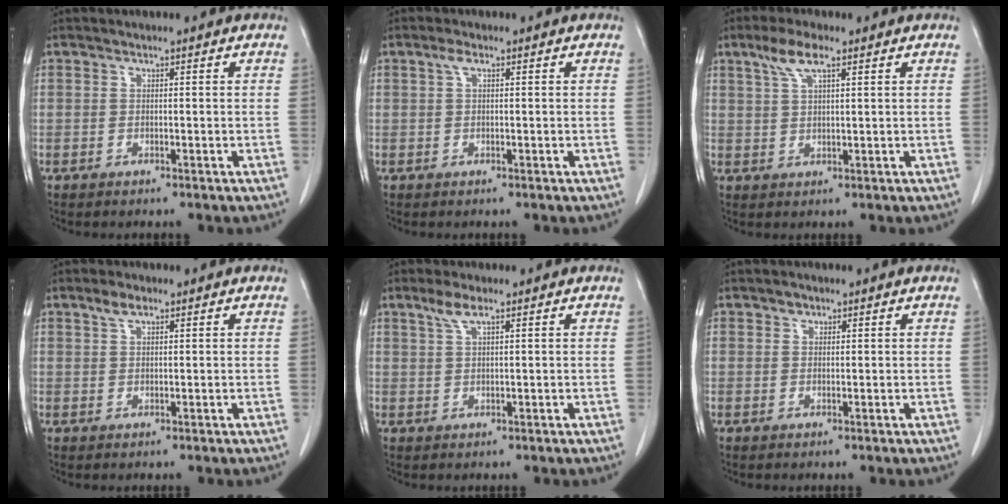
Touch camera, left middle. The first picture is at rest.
{"total": 1.4, "force": [0.6, 0.4, 1.1], "torque": [-0.025, 0.010, 0.011]}
{"total": 4.9, "force": [2.9, 1.1, 3.8], "torque": [-0.082, 0.011, 0.059]}
{"total": 2.2, "force": [1.4, 0.8, 1.4], "torque": [-0.030, 0.007, 0.029]}
{"total": 2.8, "force": [1.9, 0.4, 2.1], "torque": [-0.049, 0.007, 0.040]}
{"total": 1.0, "force": [0.6, 0.7, 0.2], "torque": [0.002, -0.003, 0.008]}